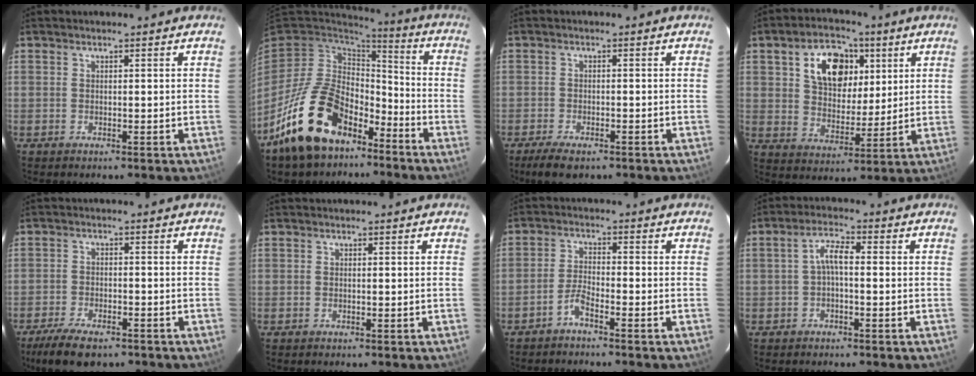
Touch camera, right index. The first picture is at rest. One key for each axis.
{"total": 19.2, "fx": -12.6, "fy": 10.4, "fz": 10.0, "tx": -0.195, "ty": 0.021, "tz": -0.204}
{"total": 5.4, "fx": -4.0, "fy": 1.9, "fz": 3.2, "tx": -0.078, "ty": -0.019, "tz": -0.069}
{"total": 13.0, "fx": 5.1, "fy": 8.5, "fz": 8.3, "tx": -0.144, "ty": 0.021, "tz": 0.094}
{"total": 10.0, "fx": -7.4, "fy": 3.7, "fz": 5.5, "tx": -0.131, "ty": -0.021, "tz": -0.126}
{"total": 0.0}
{"total": 2.8, "fx": -2.4, "fy": 0.2, "fz": 1.6, "tx": -0.045, "ty": 0.009, "tz": -0.050}
{"total": 3.6, "fx": -0.6, "fy": 1.2, "fz": 3.4, "tx": -0.068, "ty": 0.013, "tz": -0.011}